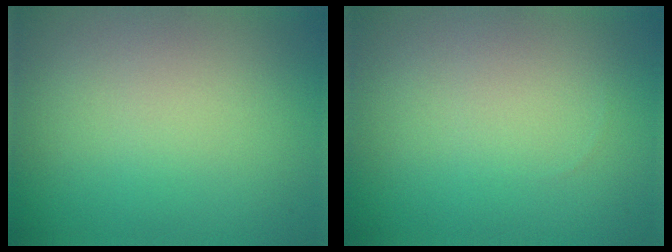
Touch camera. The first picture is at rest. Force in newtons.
{"total": 0.0}